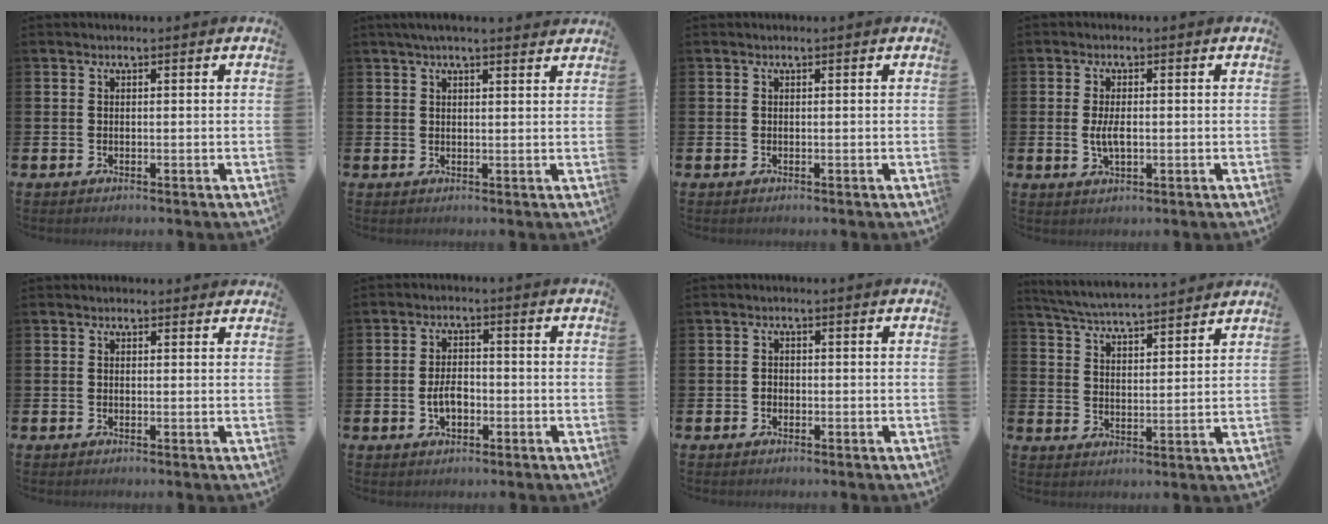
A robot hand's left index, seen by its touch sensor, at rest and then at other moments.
{"total": 3.0, "force": [2.6, 0.4, 1.4], "torque": [-0.033, -0.001, 0.047]}
{"total": 0.0}
{"total": 3.2, "force": [-0.1, 1.5, 2.9], "torque": [-0.049, 0.002, -0.004]}
{"total": 0.8, "force": [0.6, 0.4, 0.1], "torque": [0.004, 0.003, 0.009]}
{"total": 3.5, "force": [-1.0, 2.1, 2.6], "torque": [-0.033, -0.001, -0.022]}
{"total": 0.9, "force": [-0.5, 0.7, 0.3], "torque": [-0.001, 0.000, -0.012]}
{"total": 5.5, "force": [5.4, 0.0, 0.6], "torque": [-0.032, -0.038, 0.095]}